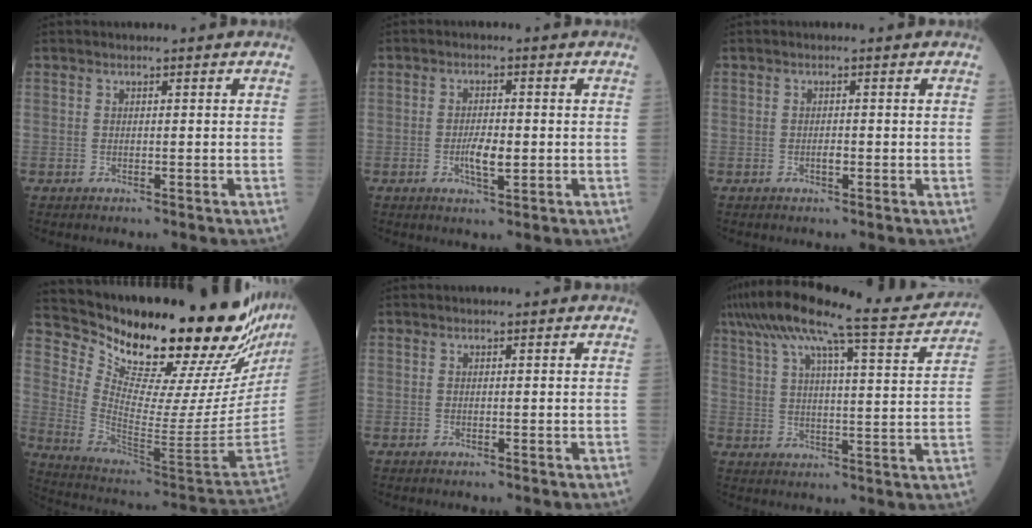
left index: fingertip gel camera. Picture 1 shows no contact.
{"total": 3.7, "force": [-0.7, 1.1, 3.5], "torque": [-0.068, -0.001, -0.010]}
{"total": 0.9, "force": [-0.3, 0.4, 0.8], "torque": [-0.017, 0.001, -0.005]}
{"total": 29.3, "force": [25.1, 1.8, 15.1], "torque": [-0.256, -0.124, 0.353]}
{"total": 0.0}
{"total": 20.3, "force": [17.4, 0.7, 10.5], "torque": [-0.196, 0.010, 0.250]}